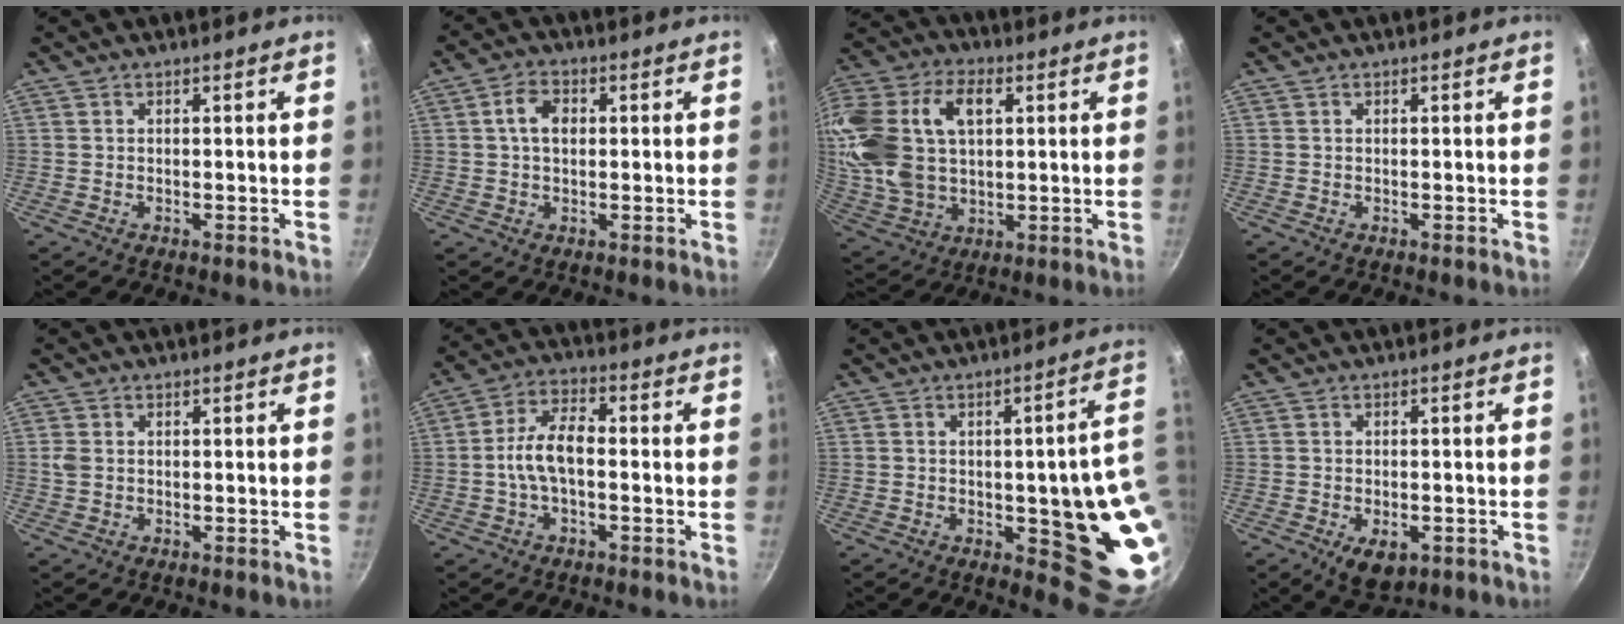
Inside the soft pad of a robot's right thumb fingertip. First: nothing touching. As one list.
[{"total": 5.2, "force": [0.8, 3.6, 3.8], "torque": [-0.057, 0.010, 0.007]}, {"total": 23.4, "force": [5.1, 15.2, 17.0], "torque": [-0.358, 0.013, 0.098]}, {"total": 0.0}, {"total": 2.2, "force": [0.2, 1.7, 1.3], "torque": [-0.025, 0.003, 0.005]}, {"total": 8.3, "force": [-1.0, 4.2, 7.1], "torque": [-0.124, 0.034, -0.028]}, {"total": 18.5, "force": [-0.9, 6.4, 17.3], "torque": [-0.141, -0.005, -0.007]}, {"total": 6.3, "force": [-2.3, 3.7, 4.5], "torque": [-0.055, 0.004, -0.024]}]